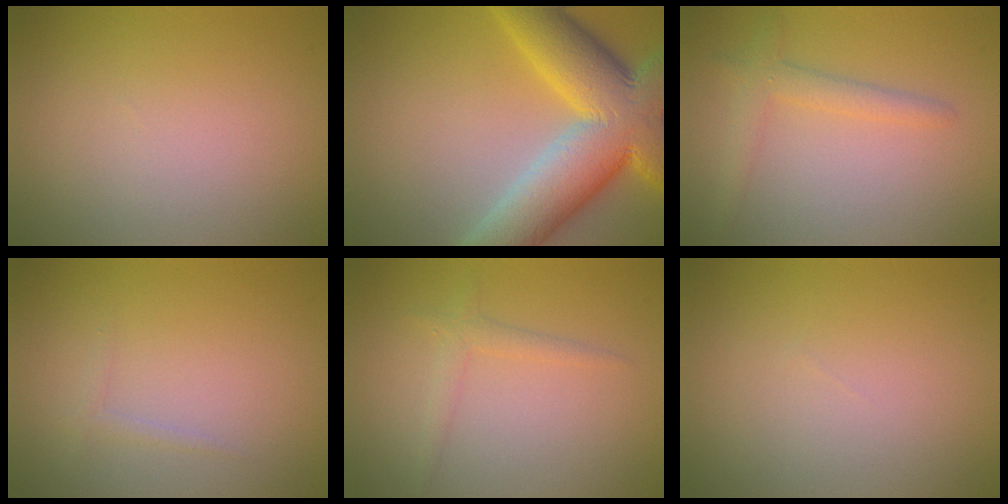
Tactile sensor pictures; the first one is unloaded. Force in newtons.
{"total": 13.2, "press": 13.2, "slide": 0.6}
{"total": 2.2, "press": 2.2, "slide": 0.1}
{"total": 0.6, "press": 0.6, "slide": 0.1}
{"total": 1.4, "press": 1.4, "slide": 0.1}
{"total": 0.0}